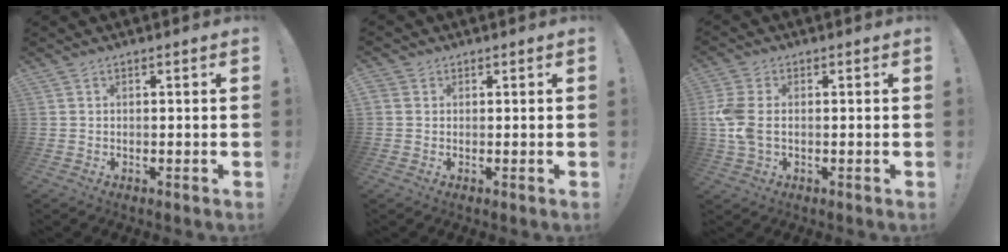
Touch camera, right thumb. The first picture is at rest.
{"total": 1.9, "force": [0.8, 1.6, 0.8], "torque": [-0.022, 0.005, 0.017]}
{"total": 7.6, "force": [0.1, 4.9, 5.9], "torque": [-0.148, 0.003, 0.002]}